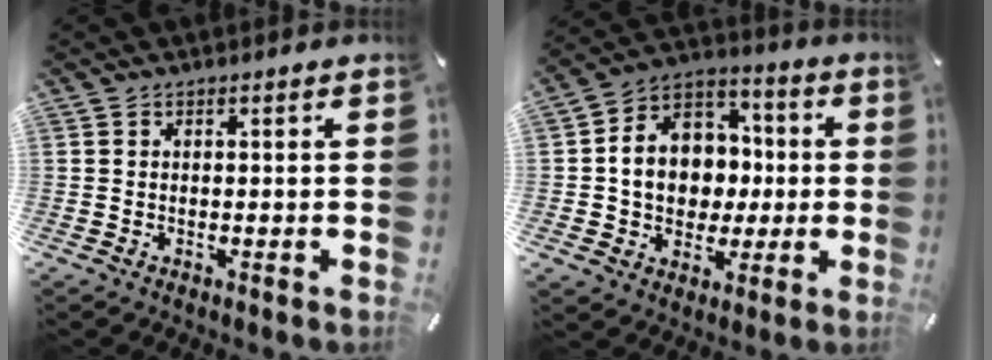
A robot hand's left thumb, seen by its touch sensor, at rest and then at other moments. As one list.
[{"total": 13.4, "force": [-1.1, 11.9, 6.1], "torque": [-0.118, 0.006, -0.015]}]